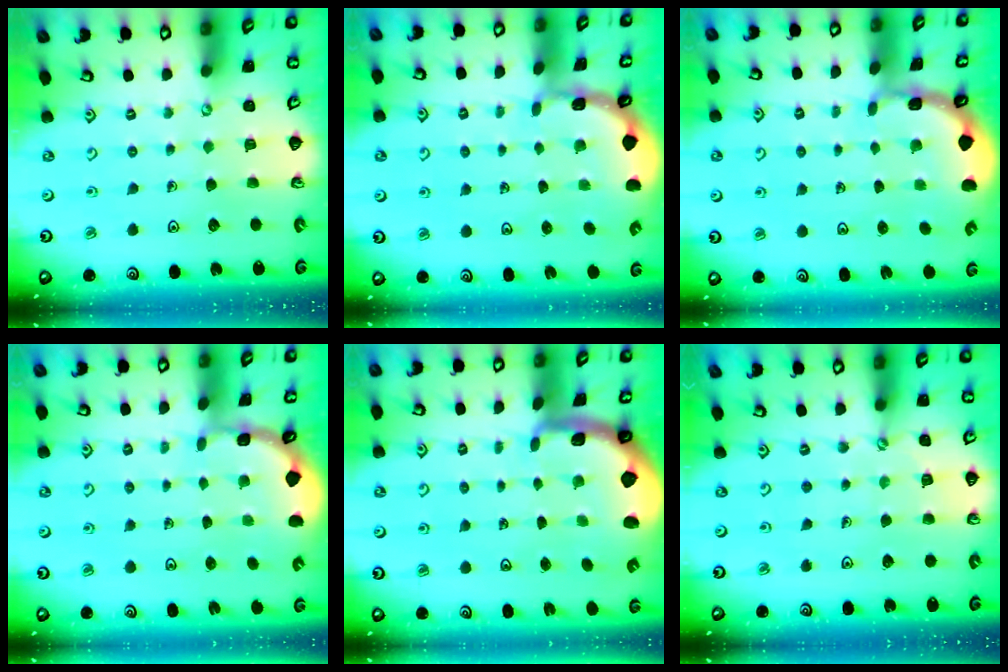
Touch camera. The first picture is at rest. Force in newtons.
{"total": 1.0, "press": 1.0, "slide": 0.2}
{"total": 1.2, "press": 1.2, "slide": 0.1}
{"total": 1.5, "press": 1.4, "slide": 0.3}
{"total": 1.9, "press": 1.9, "slide": 0.4}
{"total": 2.7, "press": 2.7, "slide": 0.4}